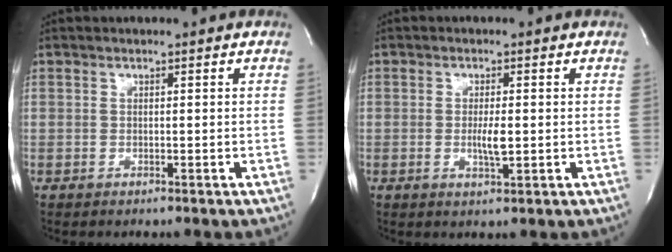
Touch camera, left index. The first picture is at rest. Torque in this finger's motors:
{"motor_torque": [0.38, 0.20, 0.05, 0.02]}